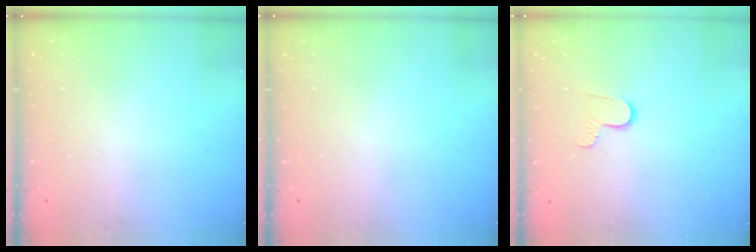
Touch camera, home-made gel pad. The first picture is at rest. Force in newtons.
{"total": 0.0}
{"total": 6.4, "press": 6.4, "slide": 0.5}